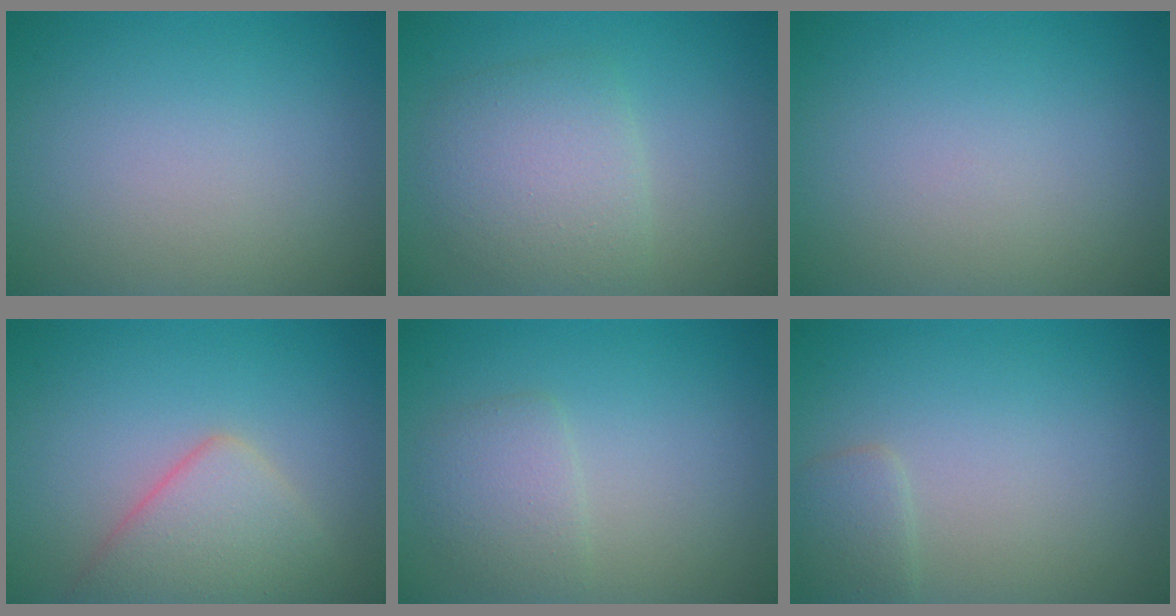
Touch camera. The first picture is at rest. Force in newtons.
{"total": 4.0, "press": 4.0, "slide": 0.1}
{"total": 0.0}
{"total": 4.5, "press": 4.5, "slide": 0.2}
{"total": 2.4, "press": 2.4, "slide": 0.0}
{"total": 1.4, "press": 1.4, "slide": 0.0}